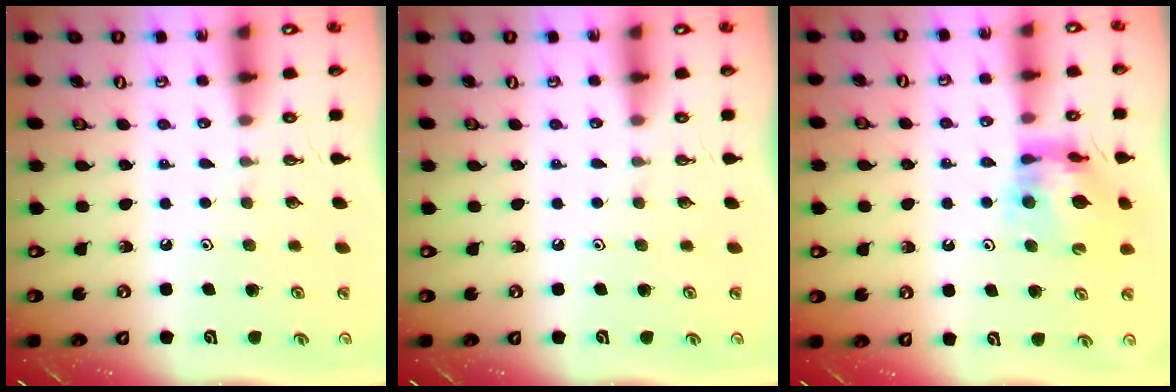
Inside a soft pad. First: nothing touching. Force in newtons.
{"total": 0.0}
{"total": 11.0, "press": 11.0, "slide": 1.2}